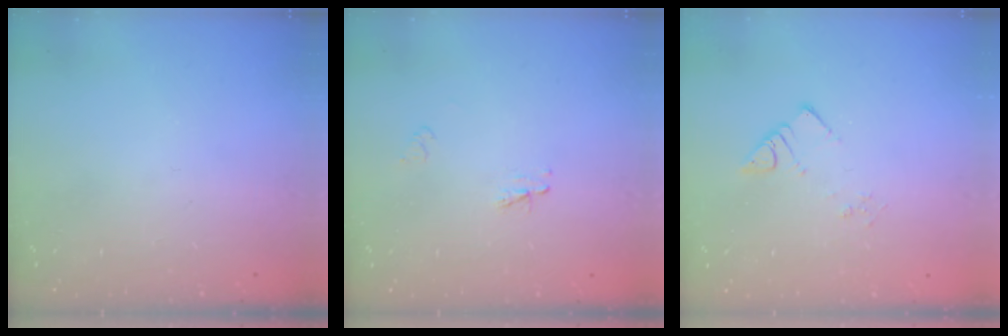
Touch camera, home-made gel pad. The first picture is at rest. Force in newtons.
{"total": 2.3, "press": 2.3, "slide": 0.3}
{"total": 3.3, "press": 3.3, "slide": 0.2}